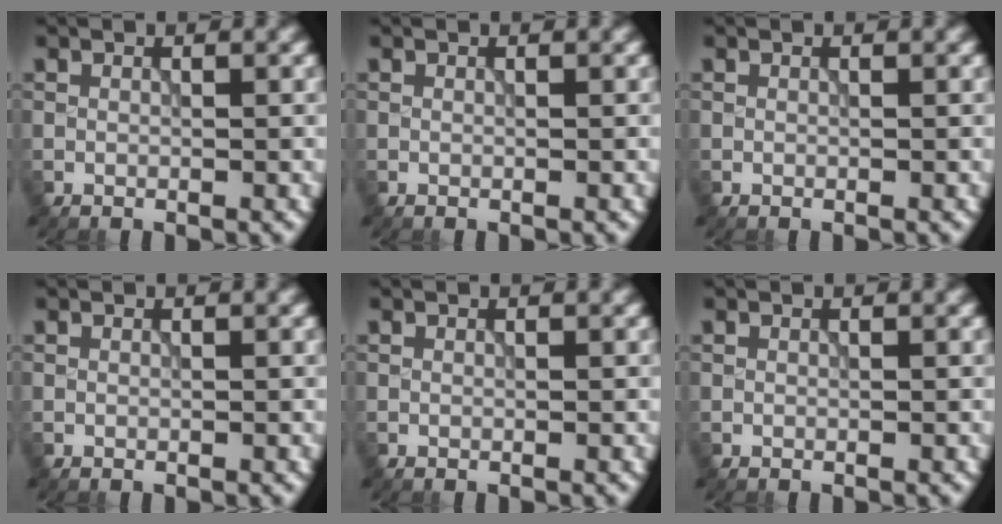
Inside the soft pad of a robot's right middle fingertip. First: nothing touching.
{"total": 0.0}
{"total": 0.0}
{"total": 0.0}
{"total": 0.0}
{"total": 0.0}